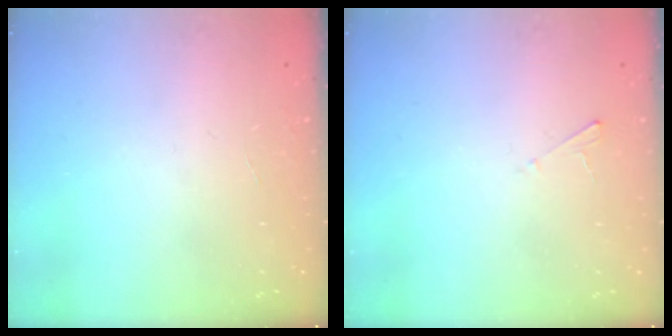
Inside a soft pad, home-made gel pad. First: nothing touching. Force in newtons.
{"total": 2.0, "press": 2.0, "slide": 0.2}